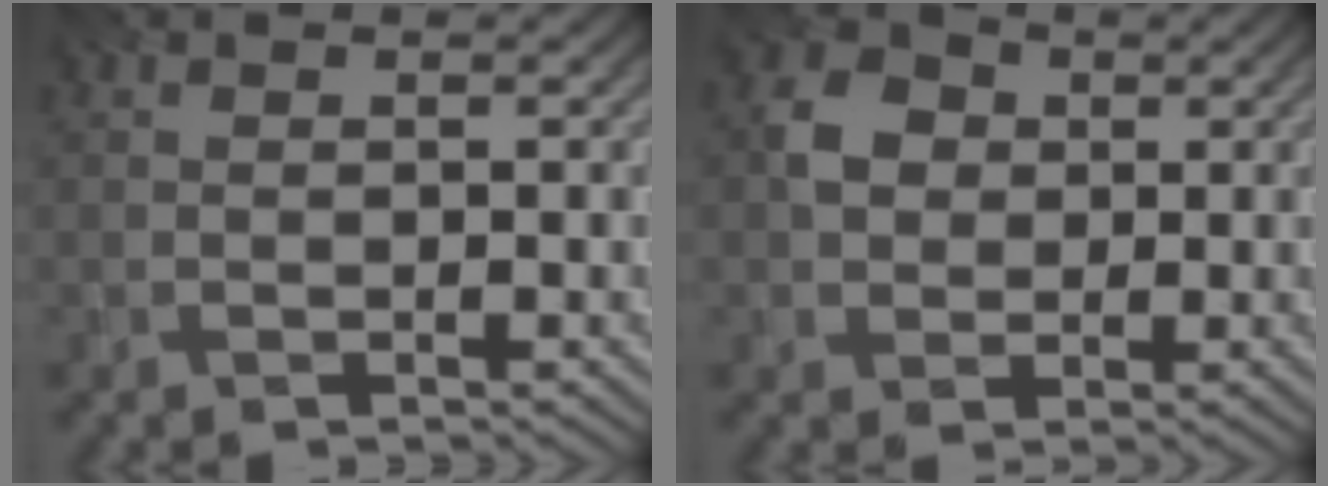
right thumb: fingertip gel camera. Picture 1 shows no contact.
{"total": 4.1, "force": [0.5, 3.6, 2.0], "torque": [-0.045, 0.010, 0.002]}